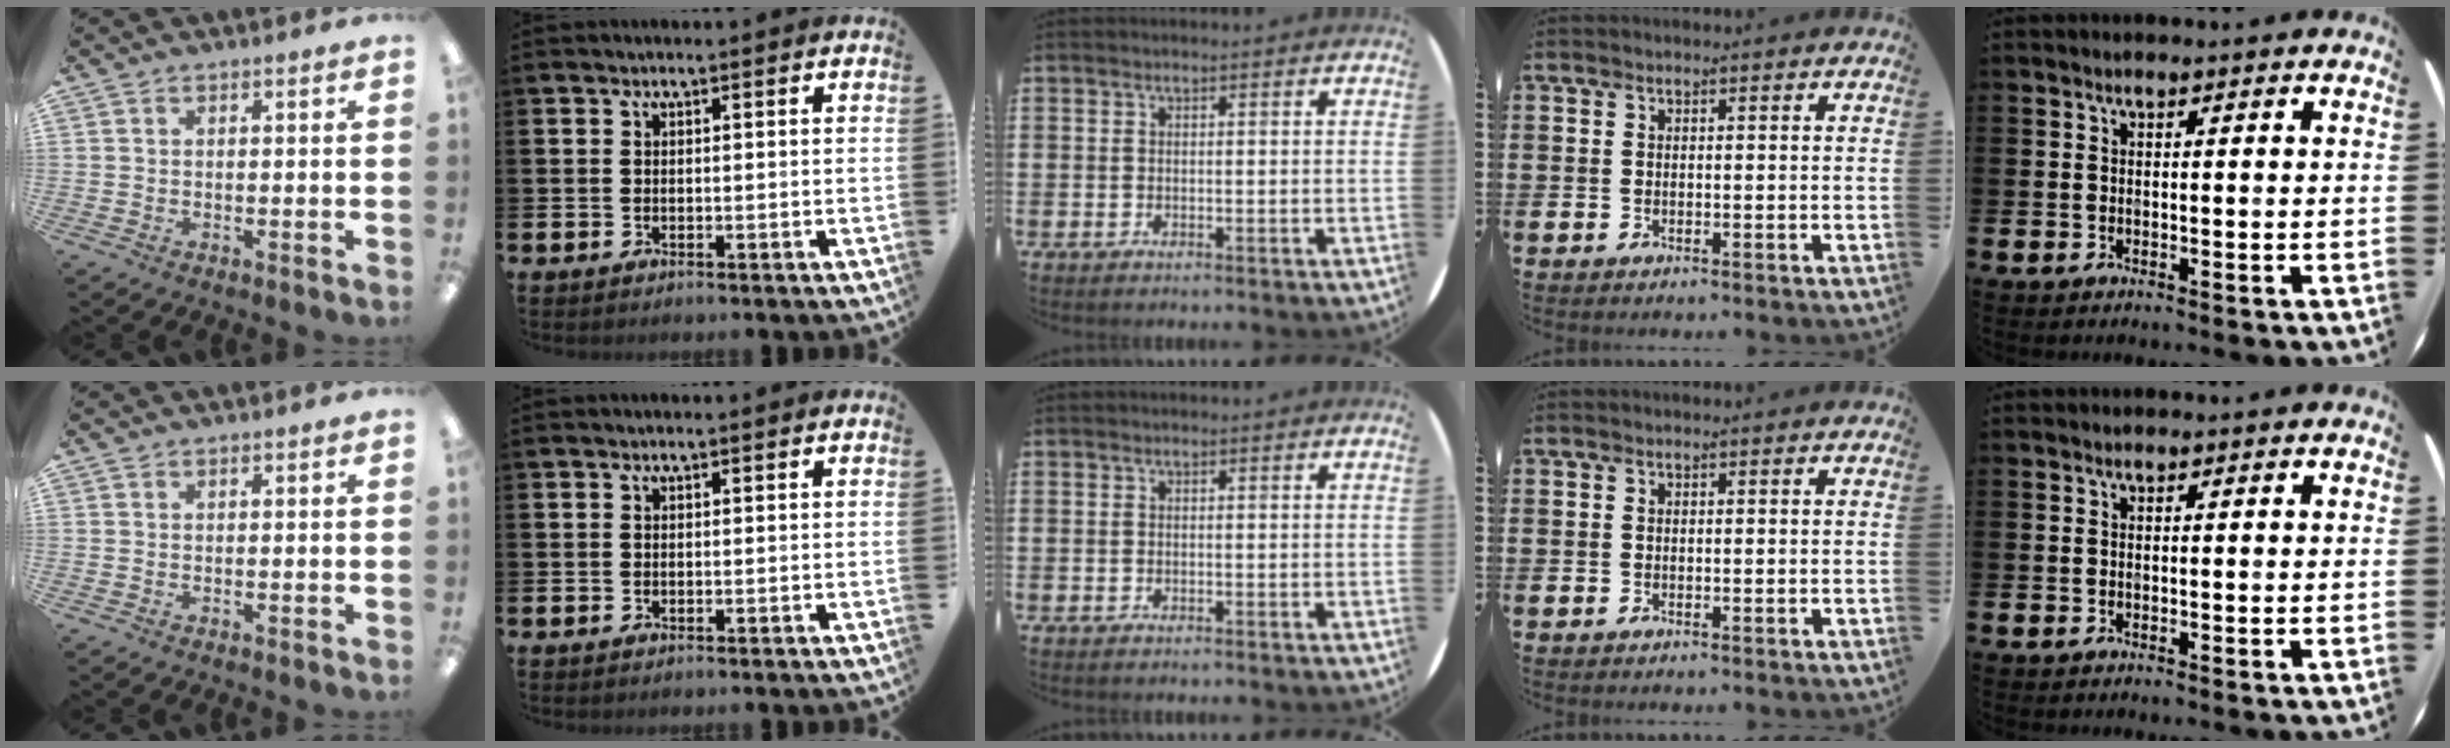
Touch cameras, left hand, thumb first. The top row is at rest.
{}